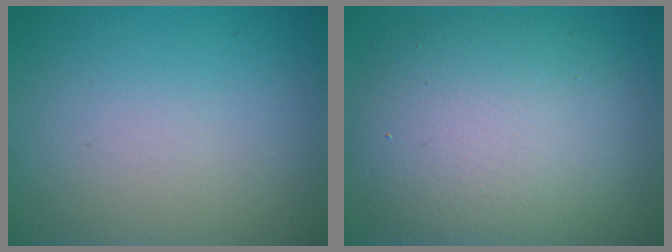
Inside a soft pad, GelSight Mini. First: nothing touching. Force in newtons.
{"total": 10.2, "press": 10.2, "slide": 0.5}